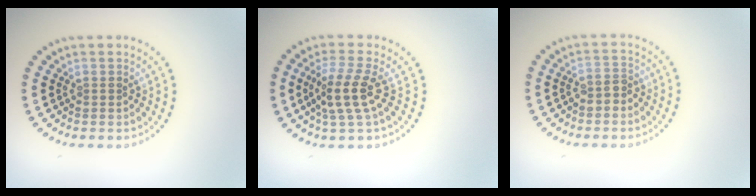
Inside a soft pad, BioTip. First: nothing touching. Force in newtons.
{"total": 3.5, "press": 3.0, "slide": 1.9}
{"total": 1.7, "press": 1.5, "slide": 0.8}